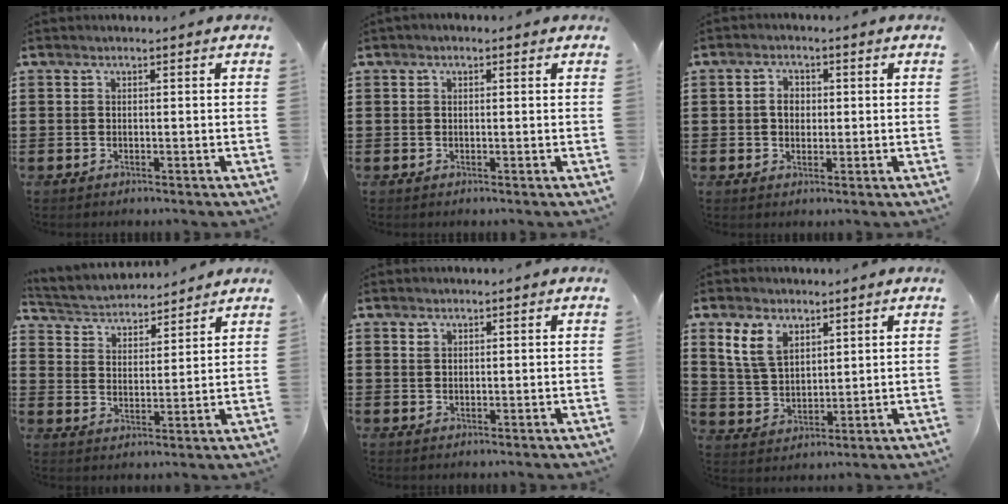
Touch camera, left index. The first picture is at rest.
{"total": 0.7, "force": [0.2, 0.5, 0.4], "torque": [-0.010, 0.006, 0.002]}
{"total": 3.1, "force": [0.2, 2.3, 2.0], "torque": [-0.038, 0.006, -0.001]}
{"total": 3.5, "force": [3.5, 0.8, -0.1], "torque": [-0.020, -0.023, 0.057]}
{"total": 1.0, "force": [0.6, 0.7, 0.3], "torque": [-0.010, 0.003, 0.013]}
{"total": 7.0, "force": [3.9, 4.3, 3.8], "torque": [-0.093, 0.015, 0.075]}